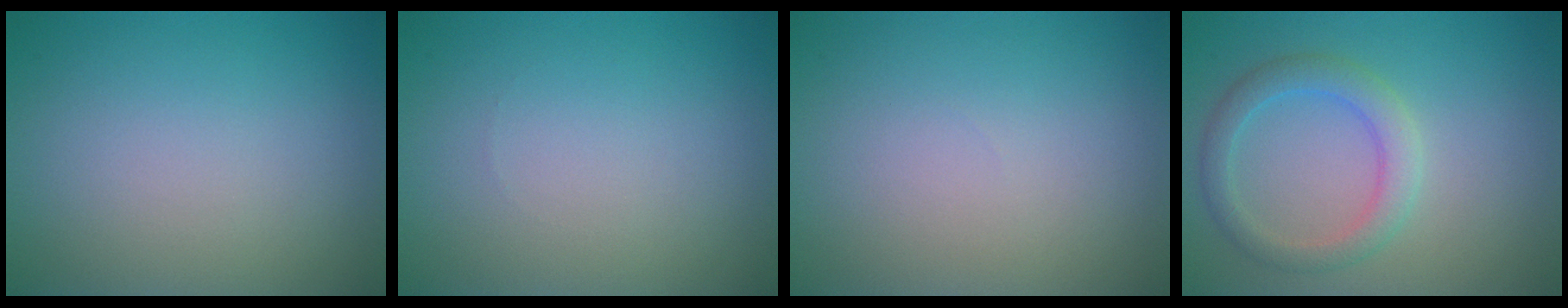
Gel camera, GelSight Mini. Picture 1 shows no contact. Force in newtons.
{"total": 0.0}
{"total": 0.0}
{"total": 3.0, "press": 3.0, "slide": 0.2}